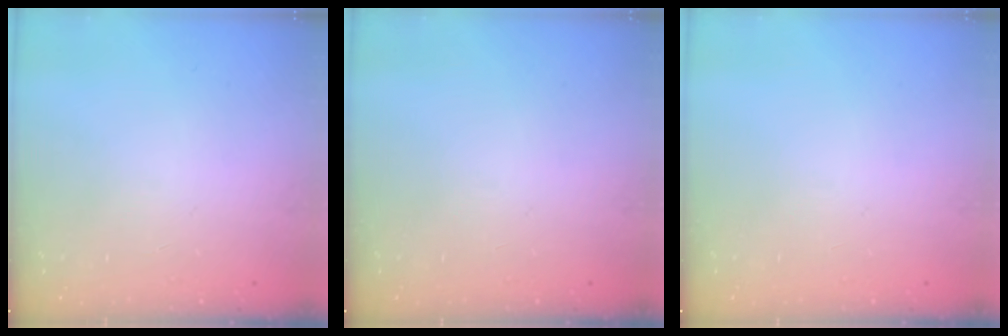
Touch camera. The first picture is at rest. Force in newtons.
{"total": 0.0}
{"total": 0.0}